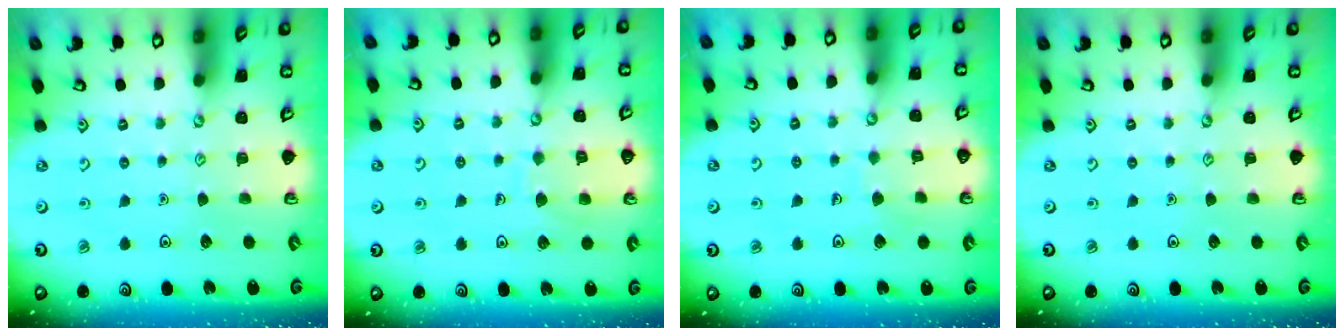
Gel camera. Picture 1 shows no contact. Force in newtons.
{"total": 7.2, "press": 7.2, "slide": 0.6}
{"total": 4.1, "press": 4.1, "slide": 0.2}
{"total": 0.0}